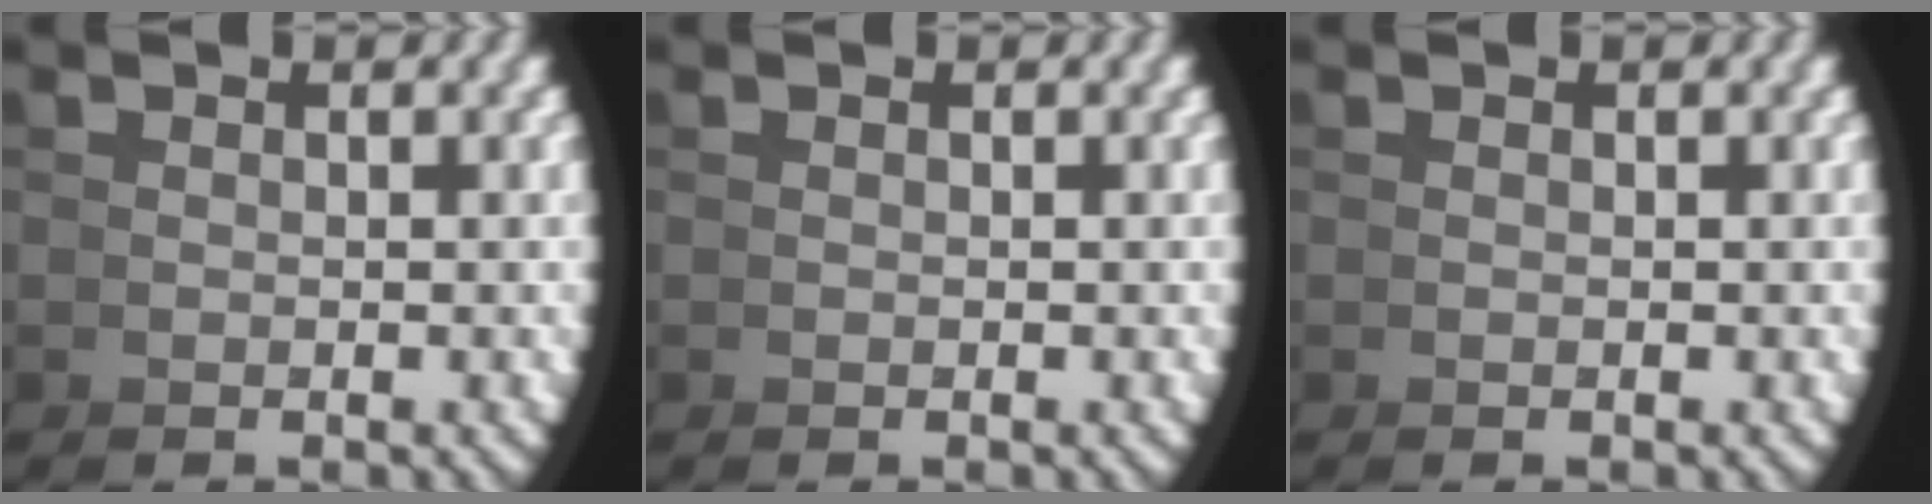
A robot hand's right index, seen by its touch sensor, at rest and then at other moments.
{"total": 0.0}
{"total": 0.0}